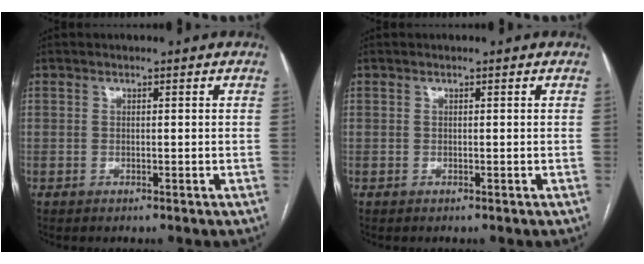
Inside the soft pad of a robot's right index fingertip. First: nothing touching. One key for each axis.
{"total": 0.0}